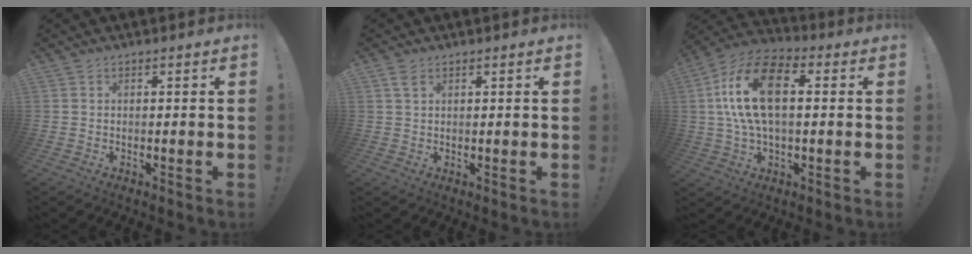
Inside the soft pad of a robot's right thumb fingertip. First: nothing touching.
{"total": 2.4, "force": [1.4, 1.0, 1.6], "torque": [-0.031, -0.001, 0.026]}
{"total": 17.5, "force": [2.7, 9.3, 14.5], "torque": [-0.277, 0.009, 0.044]}